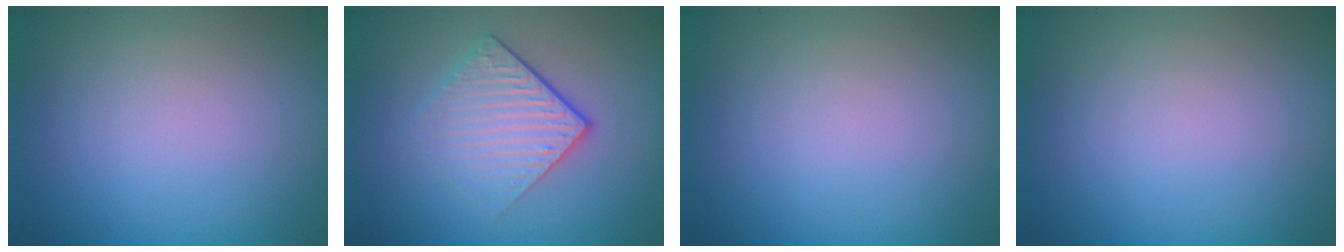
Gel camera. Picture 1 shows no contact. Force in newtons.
{"total": 4.4, "press": 2.7, "slide": 3.5}
{"total": 0.0}
{"total": 0.0}